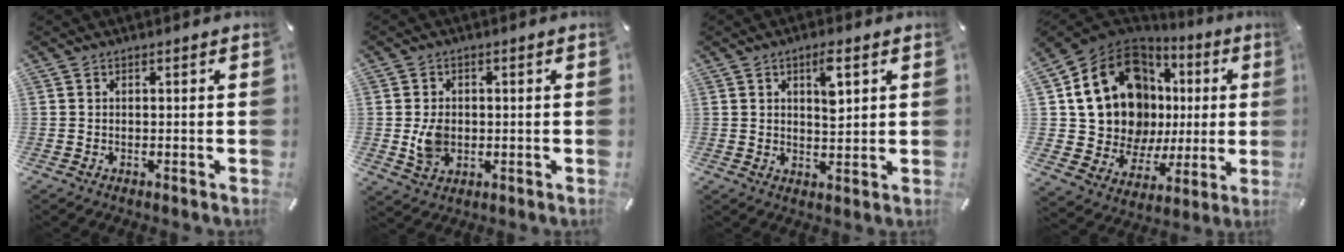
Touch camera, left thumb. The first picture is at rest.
{"total": 6.3, "force": [-0.2, 4.9, 3.9], "torque": [-0.075, -0.004, -0.006]}
{"total": 5.7, "force": [2.4, 2.4, 4.6], "torque": [-0.067, -0.007, 0.034]}
{"total": 19.2, "force": [6.1, 14.6, 10.9], "torque": [-0.218, -0.055, 0.122]}